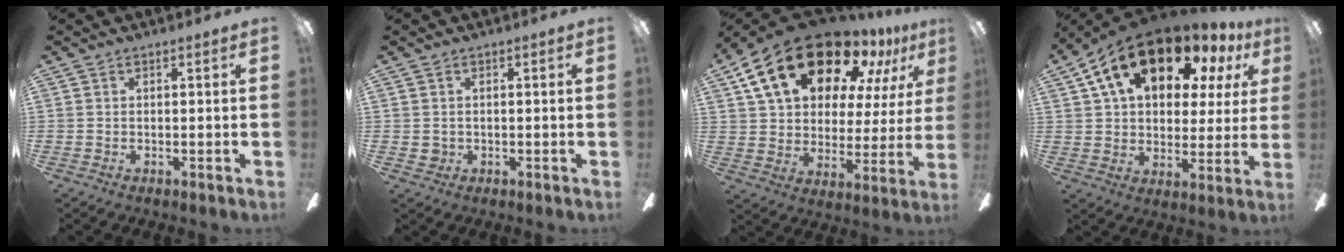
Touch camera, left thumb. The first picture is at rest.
{"total": 1.7, "force": [0.4, 1.6, 0.3], "torque": [-0.009, 0.003, 0.007]}
{"total": 24.6, "force": [16.5, 12.6, 13.3], "torque": [-0.236, -0.092, 0.290]}
{"total": 18.7, "force": [11.7, 9.9, 10.6], "torque": [-0.187, -0.053, 0.205]}